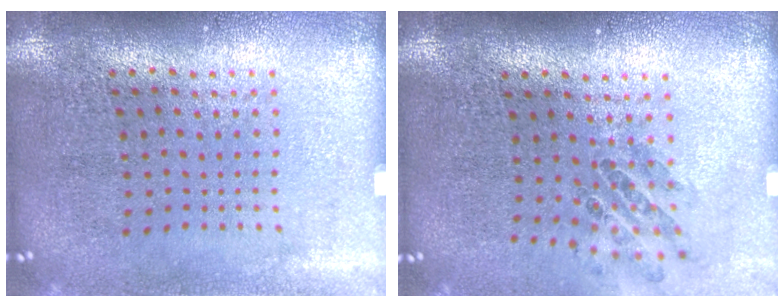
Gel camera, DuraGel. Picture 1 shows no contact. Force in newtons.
{"total": 0.9, "press": 0.9, "slide": 0.1}